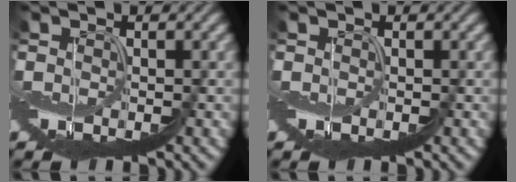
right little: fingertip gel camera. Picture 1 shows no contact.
{"total": 0.0}